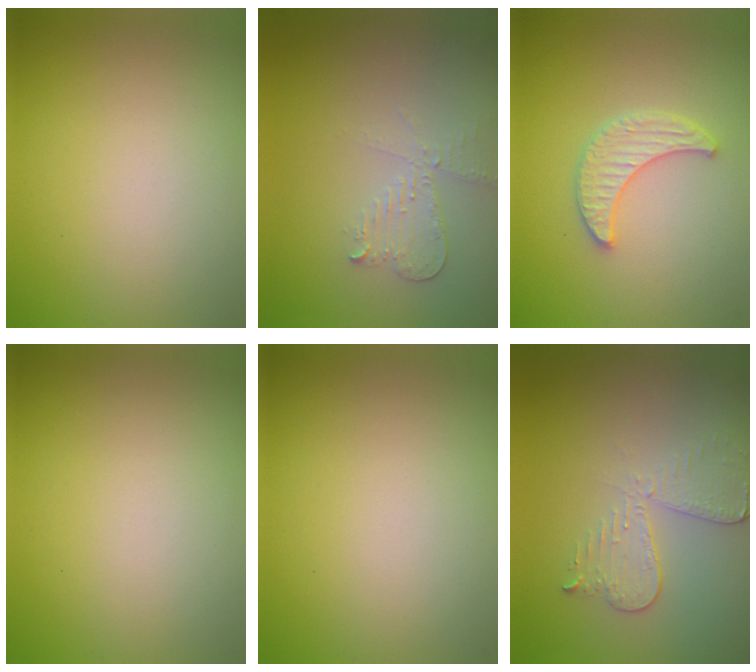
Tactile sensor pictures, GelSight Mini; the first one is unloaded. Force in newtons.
{"total": 2.2, "press": 2.2, "slide": 0.2}
{"total": 2.9, "press": 2.9, "slide": 0.7}
{"total": 0.0}
{"total": 0.0}
{"total": 3.0, "press": 2.7, "slide": 1.3}